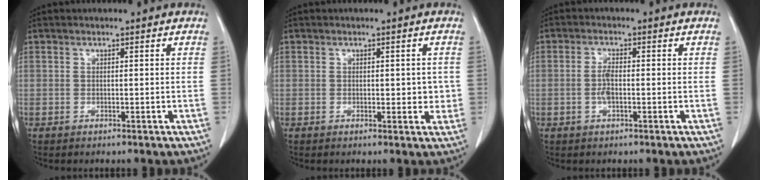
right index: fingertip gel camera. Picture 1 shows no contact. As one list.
[{"total": 2.9, "force": [0.0, 1.7, 2.4], "torque": [-0.021, 0.003, 0.005]}, {"total": 2.5, "force": [-0.5, 0.8, 2.4], "torque": [-0.053, 0.002, -0.009]}]